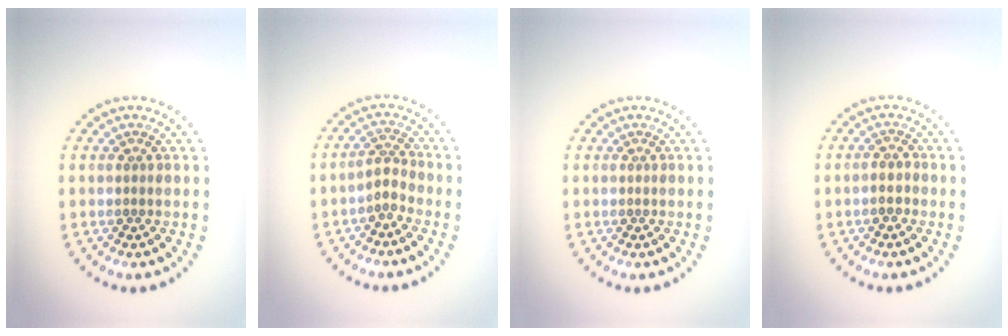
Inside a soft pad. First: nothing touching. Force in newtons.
{"total": 1.7, "press": 1.3, "slide": 1.1}
{"total": 0.0}
{"total": 1.4, "press": 1.2, "slide": 0.6}